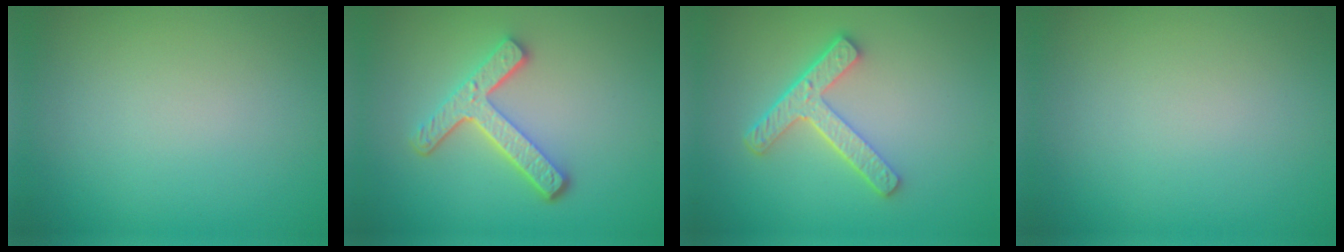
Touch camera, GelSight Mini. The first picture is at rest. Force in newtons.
{"total": 4.4, "press": 3.3, "slide": 2.9}
{"total": 4.2, "press": 3.2, "slide": 2.8}
{"total": 0.0}